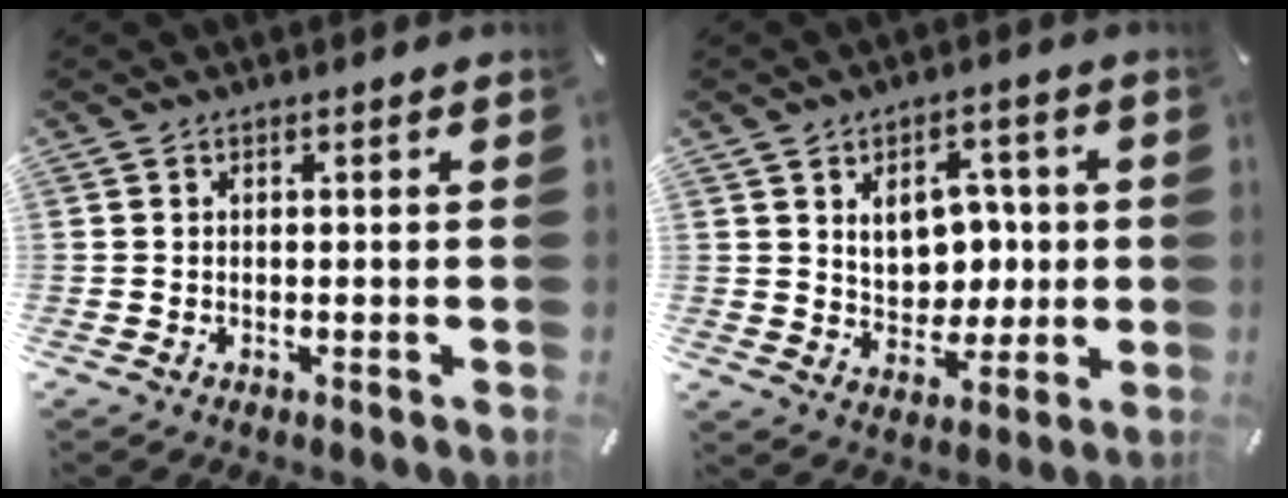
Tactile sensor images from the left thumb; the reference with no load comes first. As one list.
[{"total": 9.4, "force": [1.9, 7.7, 5.0], "torque": [-0.067, -0.002, 0.035]}]